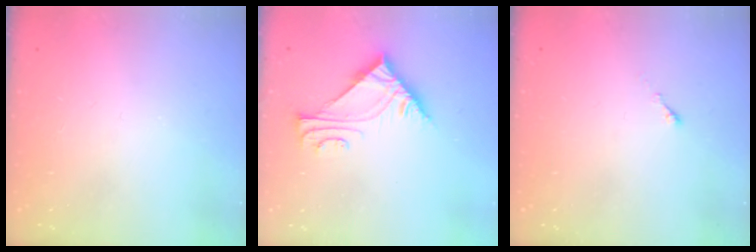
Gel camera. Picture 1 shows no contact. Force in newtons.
{"total": 6.7, "press": 6.7, "slide": 0.4}
{"total": 0.0}